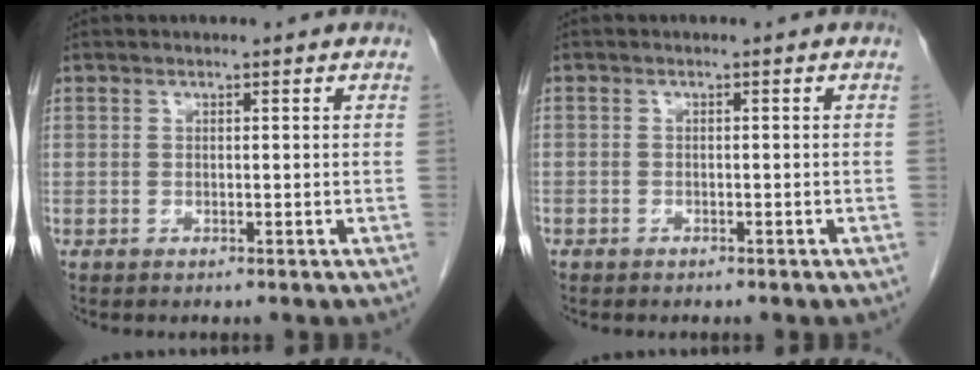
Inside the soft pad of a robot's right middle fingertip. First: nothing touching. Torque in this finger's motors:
{"motor_torque": [0.89, -1.25, 0.03, -0.14]}